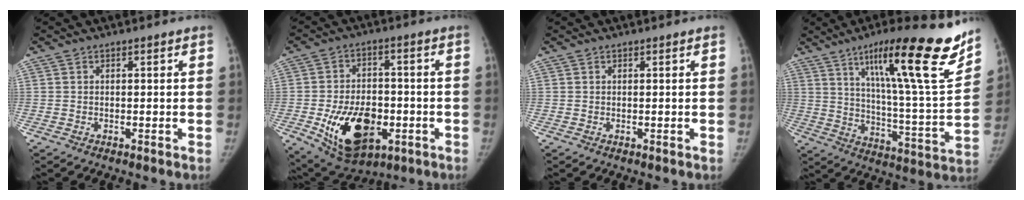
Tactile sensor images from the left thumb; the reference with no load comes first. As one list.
[{"total": 16.6, "force": [-5.2, 10.3, 11.9], "torque": [-0.161, 0.013, -0.069]}, {"total": 0.0}, {"total": 24.6, "force": [15.4, 3.2, 19.0], "torque": [-0.257, -0.067, 0.243]}]